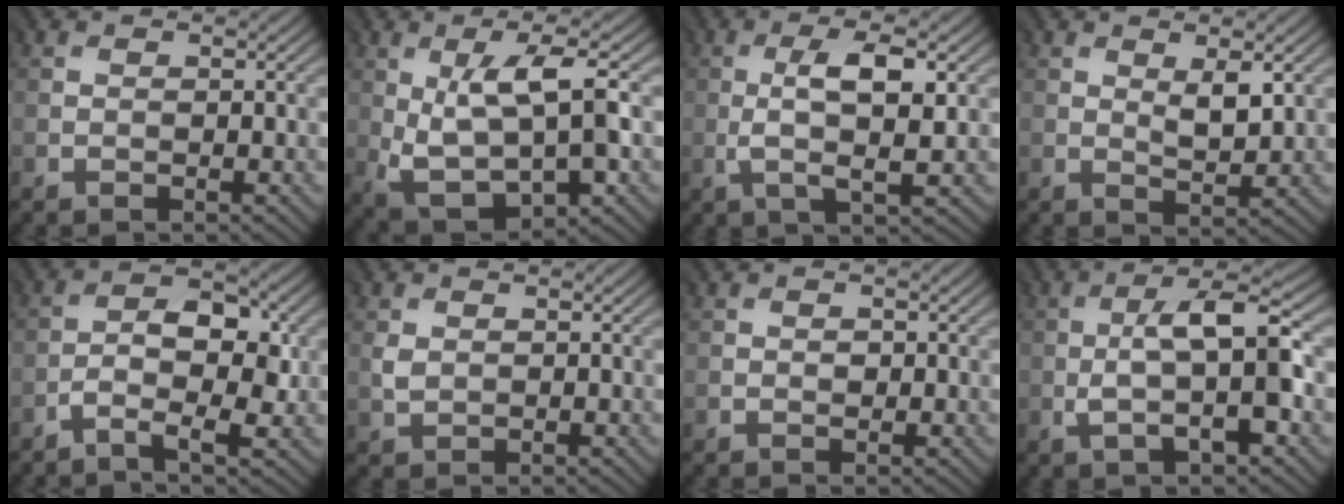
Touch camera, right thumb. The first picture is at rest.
{"total": 9.6, "force": [0.3, 3.8, 8.8], "torque": [-0.176, -0.006, 0.013]}
{"total": 5.6, "force": [0.6, 1.4, 5.4], "torque": [-0.102, 0.003, 0.011]}
{"total": 3.1, "force": [1.3, 1.2, 2.5], "torque": [-0.049, -0.008, 0.030]}
{"total": 4.9, "force": [-1.5, 1.9, 4.2], "torque": [-0.072, 0.011, -0.033]}
{"total": 1.1, "force": [0.4, 1.0, 0.2], "torque": [-0.008, -0.002, 0.010]}
{"total": 0.8, "force": [0.1, 0.6, 0.5], "torque": [-0.005, -0.001, 0.003]}
{"total": 7.8, "force": [-0.6, 2.2, 7.5], "torque": [-0.136, 0.017, -0.015]}